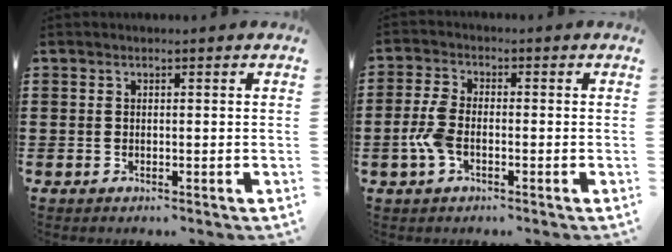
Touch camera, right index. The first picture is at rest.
{"total": 4.8, "force": [-1.5, 2.4, 3.9], "torque": [-0.104, -0.006, -0.034]}